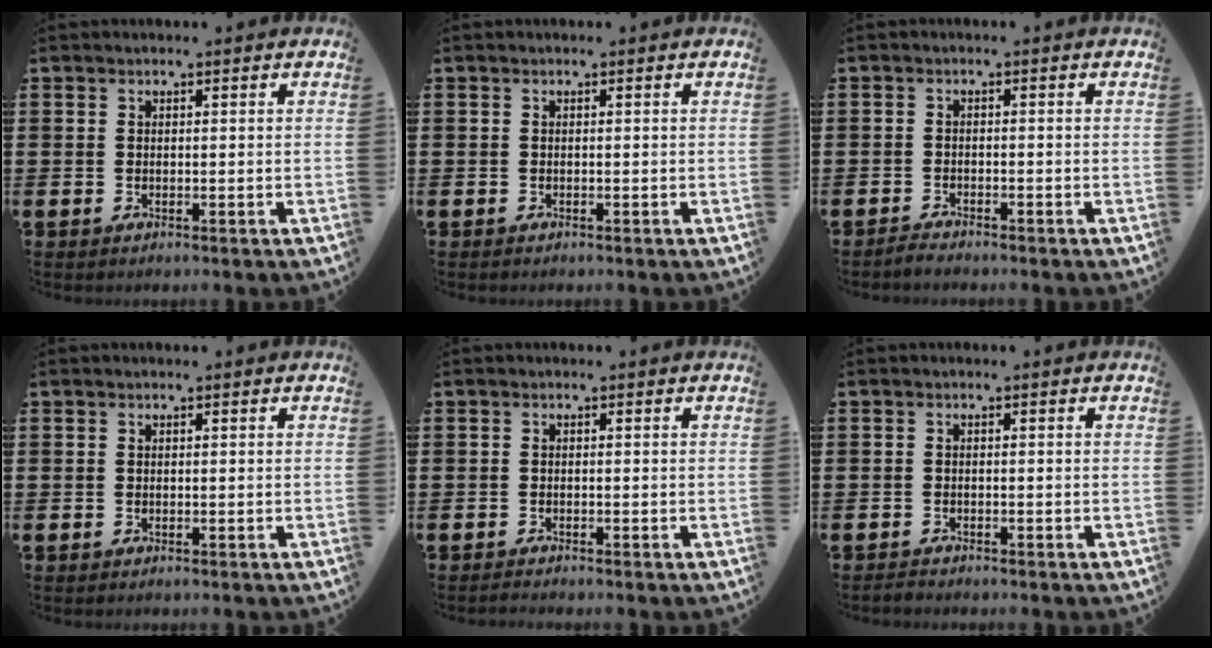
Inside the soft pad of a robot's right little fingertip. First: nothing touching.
{"total": 0.0}
{"total": 1.2, "force": [-1.2, 0.0, 0.1], "torque": [-0.006, -0.001, -0.023]}
{"total": 0.0}
{"total": 0.5, "force": [-0.5, 0.0, 0.1], "torque": [-0.002, -0.002, -0.011]}
{"total": 0.7, "force": [-0.6, 0.2, 0.1], "torque": [-0.004, -0.001, -0.014]}